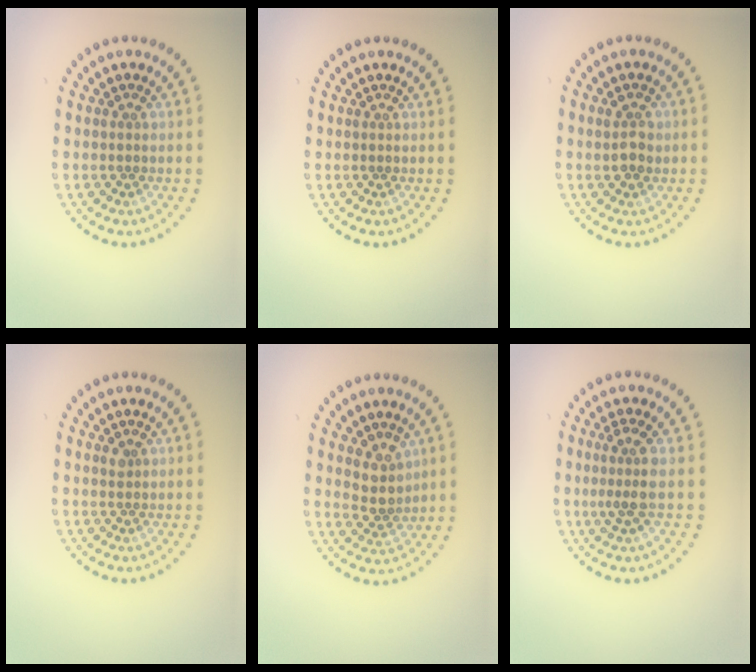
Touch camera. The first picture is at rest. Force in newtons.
{"total": 0.0}
{"total": 1.9, "press": 1.8, "slide": 0.5}
{"total": 0.8, "press": 0.6, "slide": 0.5}
{"total": 2.6, "press": 2.2, "slide": 1.4}
{"total": 2.4, "press": 1.8, "slide": 1.5}